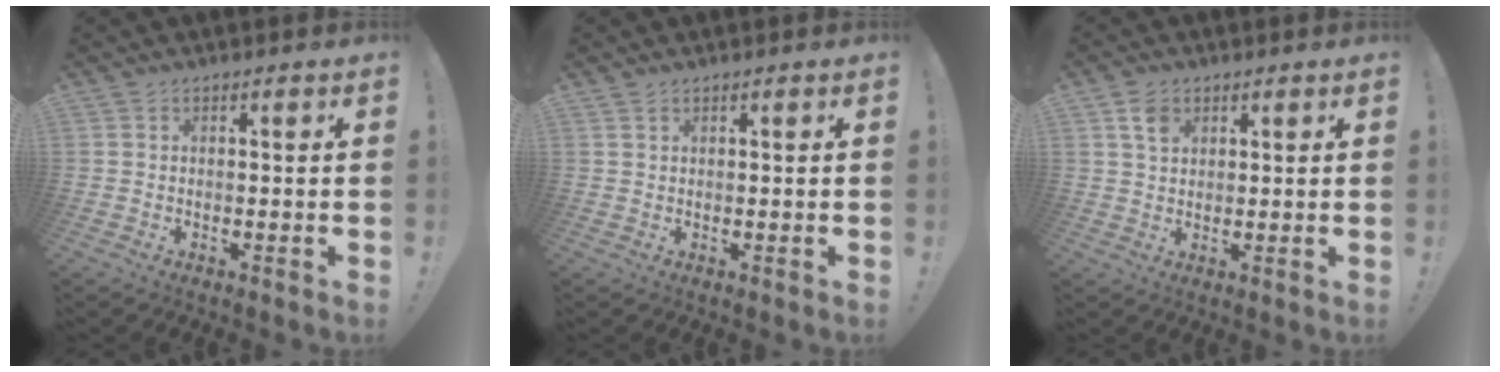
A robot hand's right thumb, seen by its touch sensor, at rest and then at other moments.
{"total": 0.8, "force": [0.7, 0.3, 0.2], "torque": [0.002, -0.004, 0.012]}
{"total": 4.9, "force": [2.6, 3.4, 2.3], "torque": [-0.033, -0.007, 0.046]}